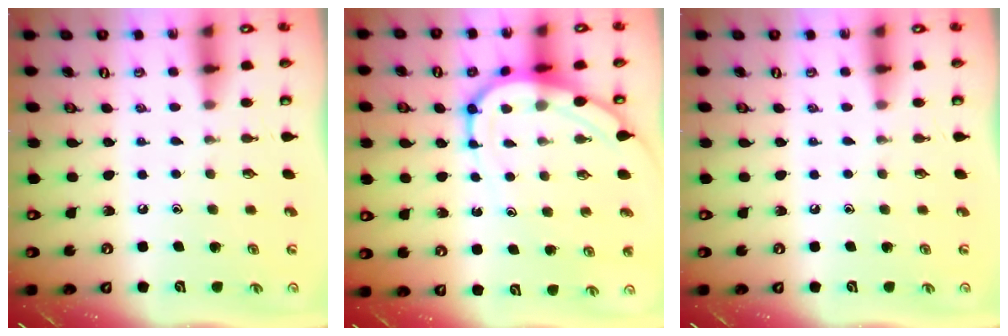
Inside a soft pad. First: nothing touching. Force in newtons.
{"total": 9.2, "press": 9.1, "slide": 0.8}
{"total": 0.0}